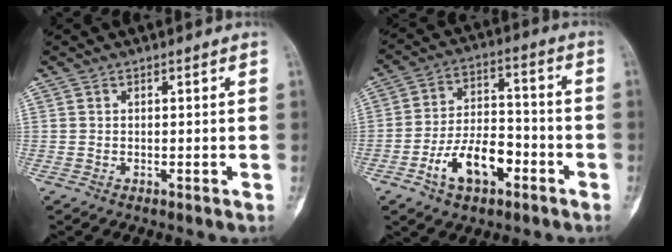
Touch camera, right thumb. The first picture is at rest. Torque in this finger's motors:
{"motor_torque": [1.66, 1.55, 0.90, -0.82, 0.10]}